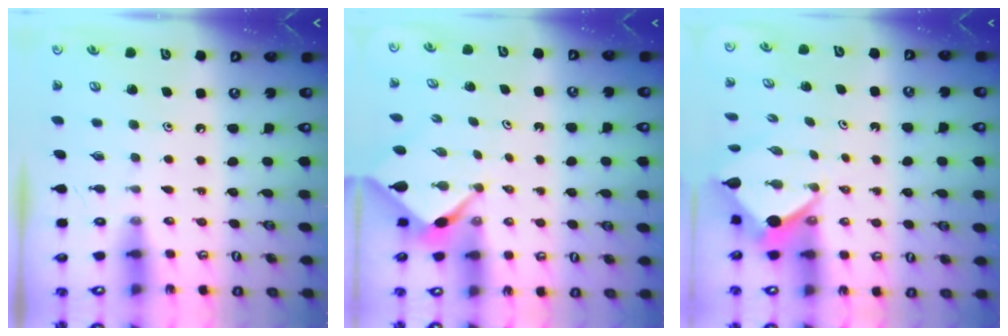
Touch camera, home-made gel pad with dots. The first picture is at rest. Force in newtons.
{"total": 2.2, "press": 2.2, "slide": 0.3}
{"total": 6.3, "press": 6.3, "slide": 0.3}